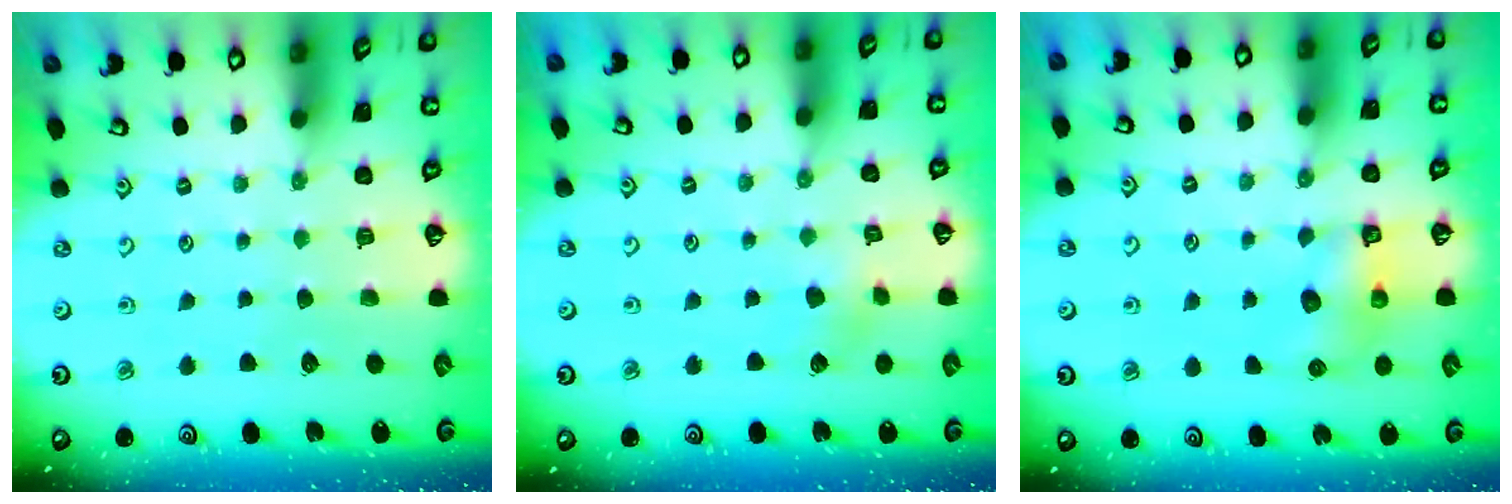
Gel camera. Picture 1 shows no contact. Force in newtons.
{"total": 3.4, "press": 3.3, "slide": 0.4}
{"total": 6.4, "press": 6.4, "slide": 0.2}